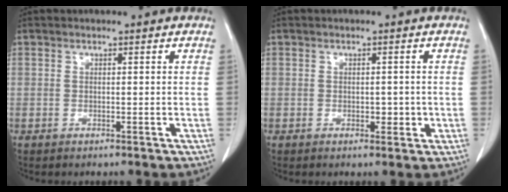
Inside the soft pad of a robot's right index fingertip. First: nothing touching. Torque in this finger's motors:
{"motor_torque": [-0.26, 0.42, 0.00, 0.00]}